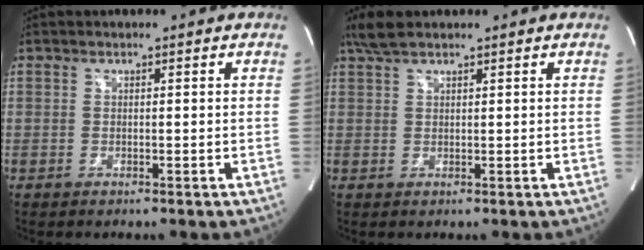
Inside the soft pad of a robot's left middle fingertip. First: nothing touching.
{"total": 3.2, "force": [2.6, 0.6, 1.7], "torque": [-0.045, 0.015, 0.057]}